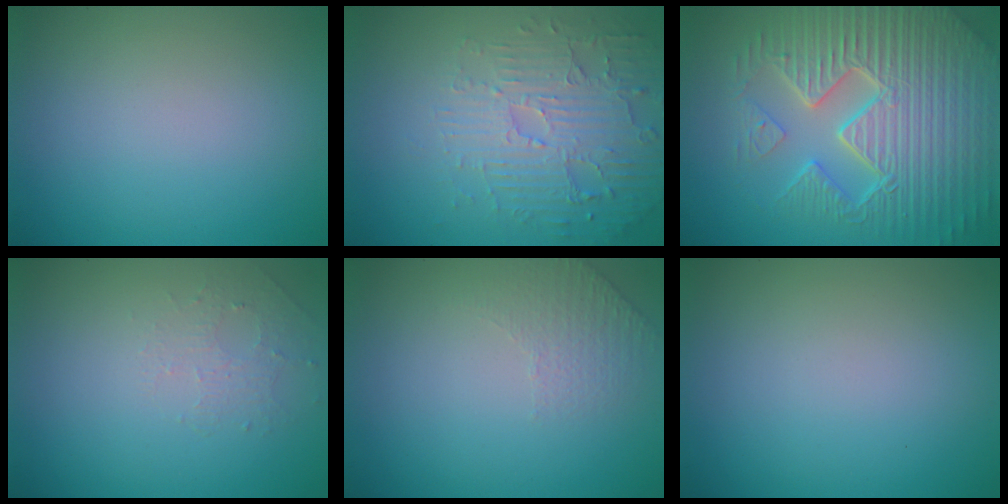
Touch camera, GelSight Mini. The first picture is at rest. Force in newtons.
{"total": 5.1, "press": 3.8, "slide": 3.4}
{"total": 10.1, "press": 6.7, "slide": 7.5}
{"total": 1.3, "press": 0.7, "slide": 1.2}
{"total": 1.3, "press": 0.8, "slide": 1.1}
{"total": 0.0}